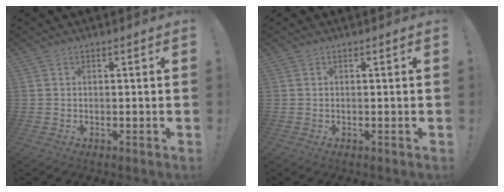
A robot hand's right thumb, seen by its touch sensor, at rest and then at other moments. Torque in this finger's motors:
{"motor_torque": [-0.02, 0.02, -0.02, 0.01, 0.00]}